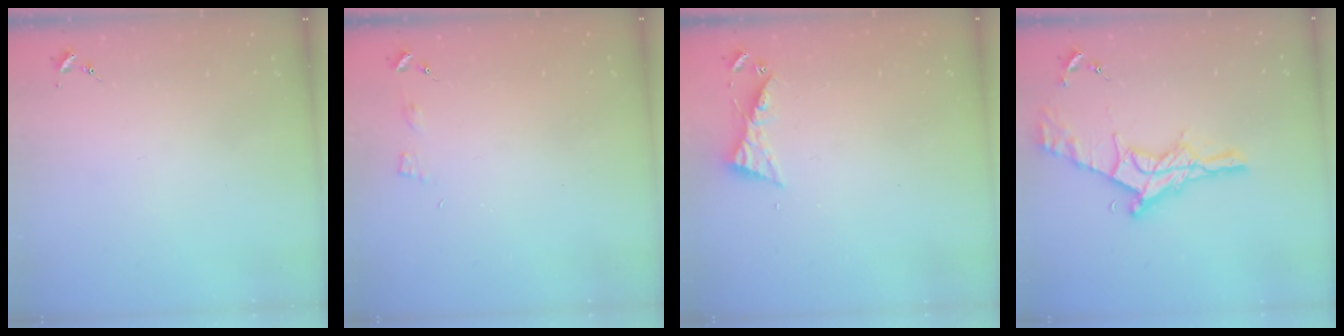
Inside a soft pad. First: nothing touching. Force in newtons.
{"total": 3.6, "press": 3.6, "slide": 0.5}
{"total": 5.2, "press": 5.2, "slide": 0.4}
{"total": 19.0, "press": 18.9, "slide": 1.3}